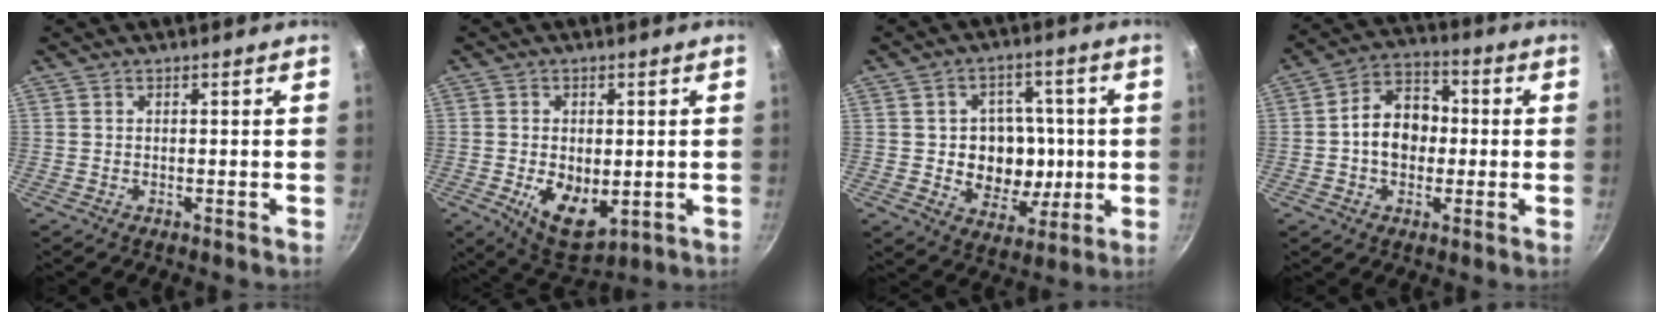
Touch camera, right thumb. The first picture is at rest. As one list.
[{"total": 10.1, "force": [-1.9, 5.9, 8.0], "torque": [-0.114, -0.011, -0.014]}, {"total": 12.7, "force": [-0.6, 10.6, 7.0], "torque": [-0.061, 0.003, 0.000]}, {"total": 10.7, "force": [-0.5, 8.1, 6.9], "torque": [-0.072, 0.029, -0.022]}]